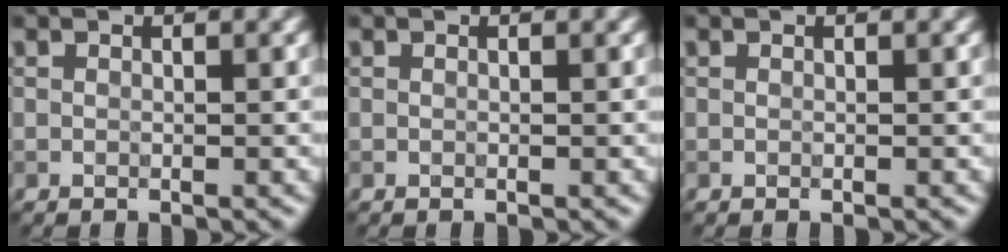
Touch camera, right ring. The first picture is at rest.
{"total": 0.0}
{"total": 0.0}